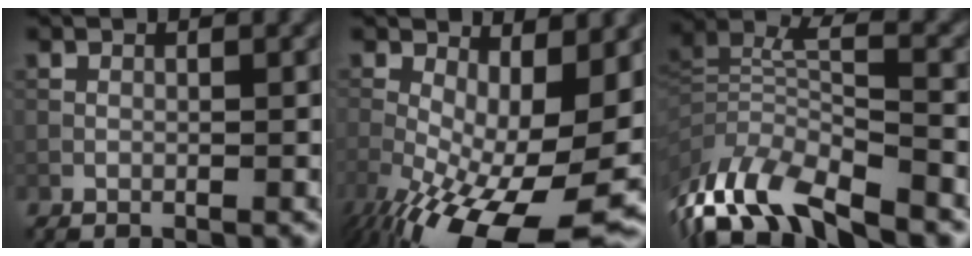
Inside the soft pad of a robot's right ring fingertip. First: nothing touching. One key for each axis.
{"total": 15.7, "fx": -4.9, "fy": 6.4, "fz": 13.5, "tx": -0.228, "ty": -0.029, "tz": -0.069}
{"total": 10.8, "fx": -7.0, "fy": 2.9, "fz": 7.7, "tx": -0.160, "ty": 0.012, "tz": -0.123}